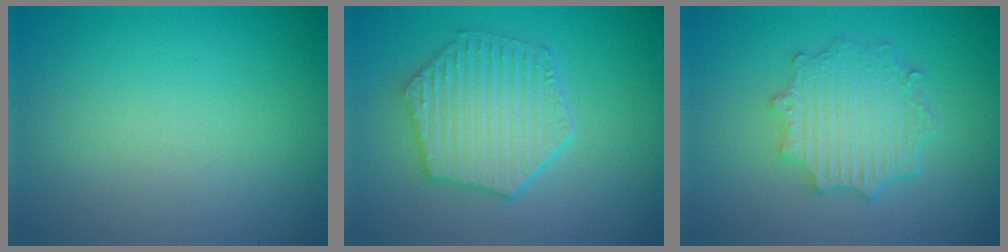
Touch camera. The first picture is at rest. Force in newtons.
{"total": 5.4, "press": 4.6, "slide": 2.8}
{"total": 4.5, "press": 3.6, "slide": 2.8}